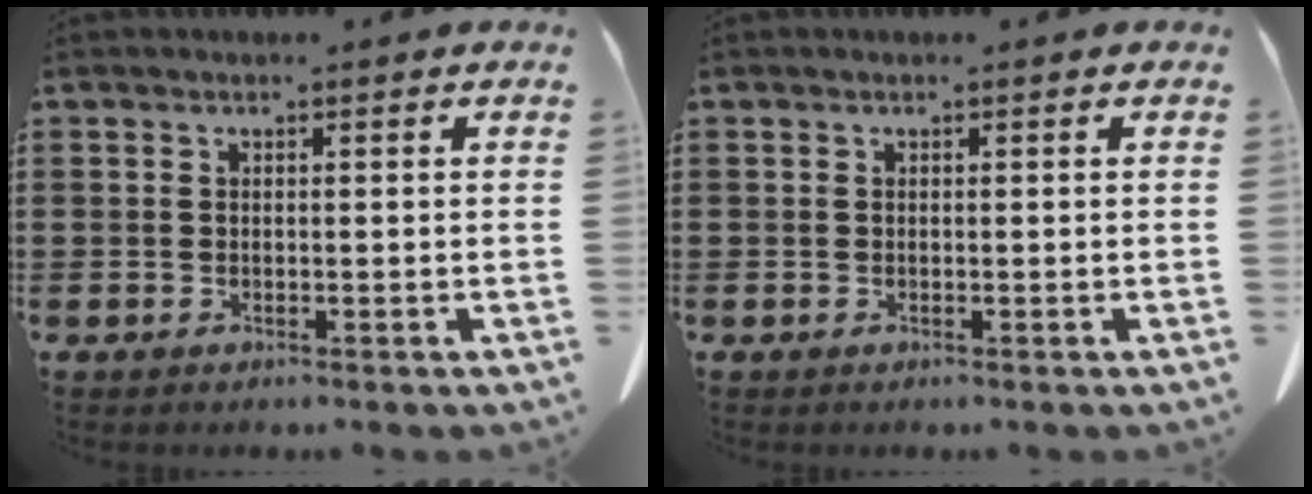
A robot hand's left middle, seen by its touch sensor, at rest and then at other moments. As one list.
[{"total": 0.0}]